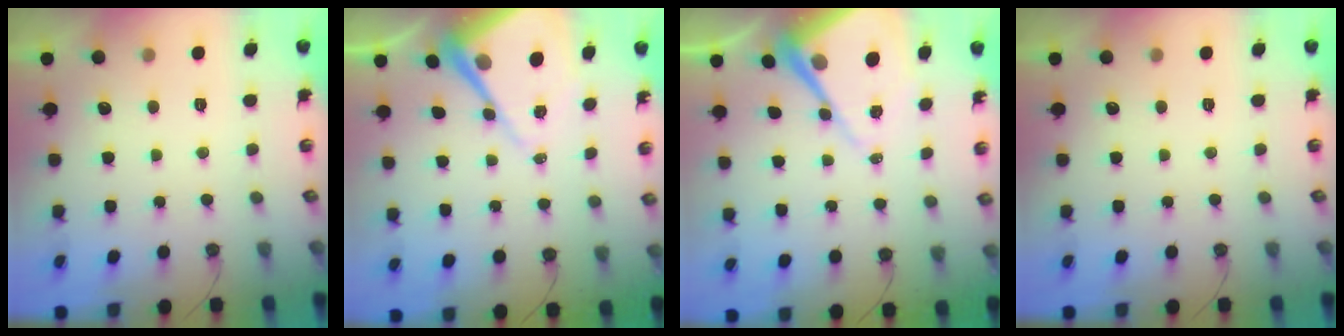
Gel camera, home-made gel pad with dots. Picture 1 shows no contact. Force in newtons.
{"total": 12.1, "press": 12.0, "slide": 1.0}
{"total": 12.1, "press": 12.0, "slide": 1.0}
{"total": 0.0}